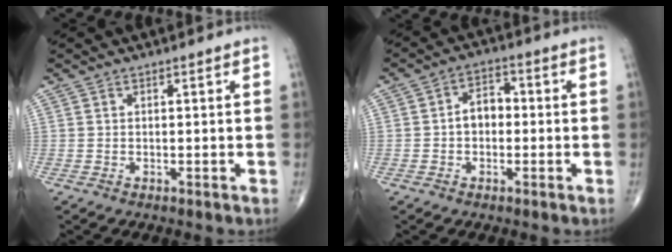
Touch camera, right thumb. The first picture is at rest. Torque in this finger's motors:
{"motor_torque": [0.41, 0.50, 0.38, -0.13, -0.01]}